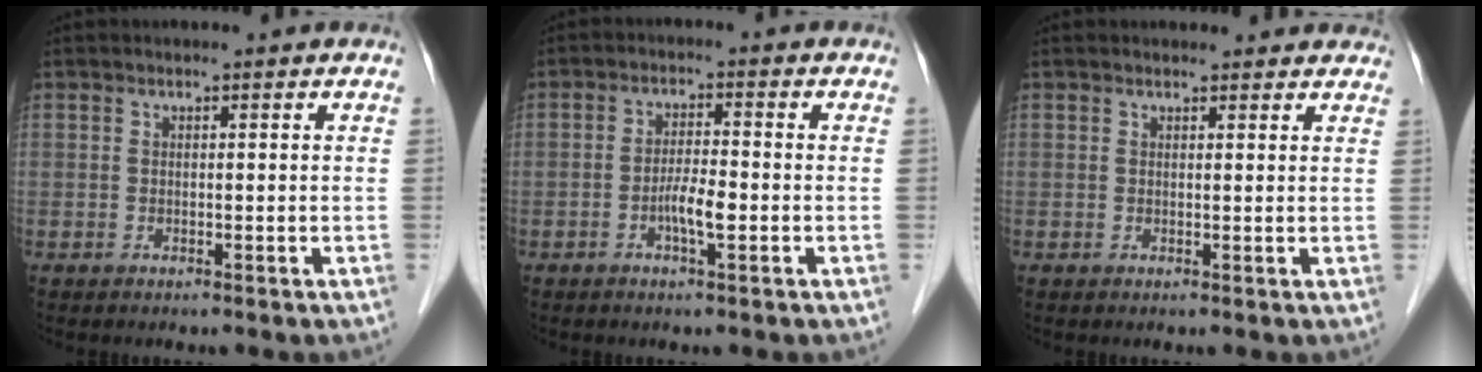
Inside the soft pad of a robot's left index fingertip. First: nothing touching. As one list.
[{"total": 3.8, "force": [-1.3, 0.6, 3.5], "torque": [-0.066, 0.001, -0.026]}, {"total": 6.1, "force": [5.7, 1.8, 1.3], "torque": [-0.001, 0.012, 0.050]}]